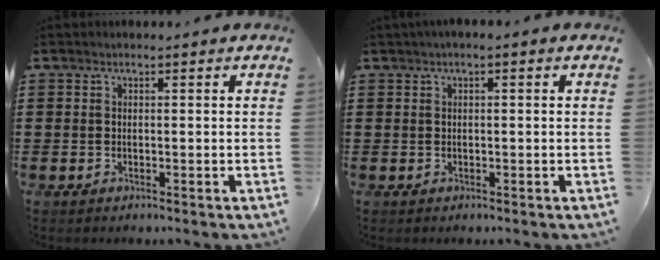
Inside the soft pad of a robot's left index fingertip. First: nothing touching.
{"total": 0.9, "force": [0.0, 0.1, 0.8], "torque": [-0.013, -0.002, 0.000]}